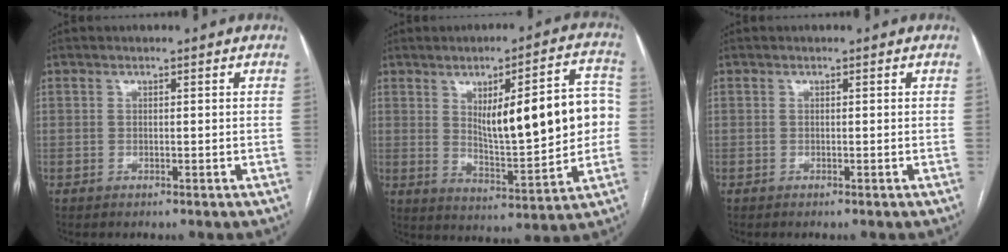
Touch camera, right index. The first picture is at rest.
{"total": 16.3, "force": [1.8, 4.0, 15.7], "torque": [-0.220, 0.022, 0.039]}
{"total": 0.0}